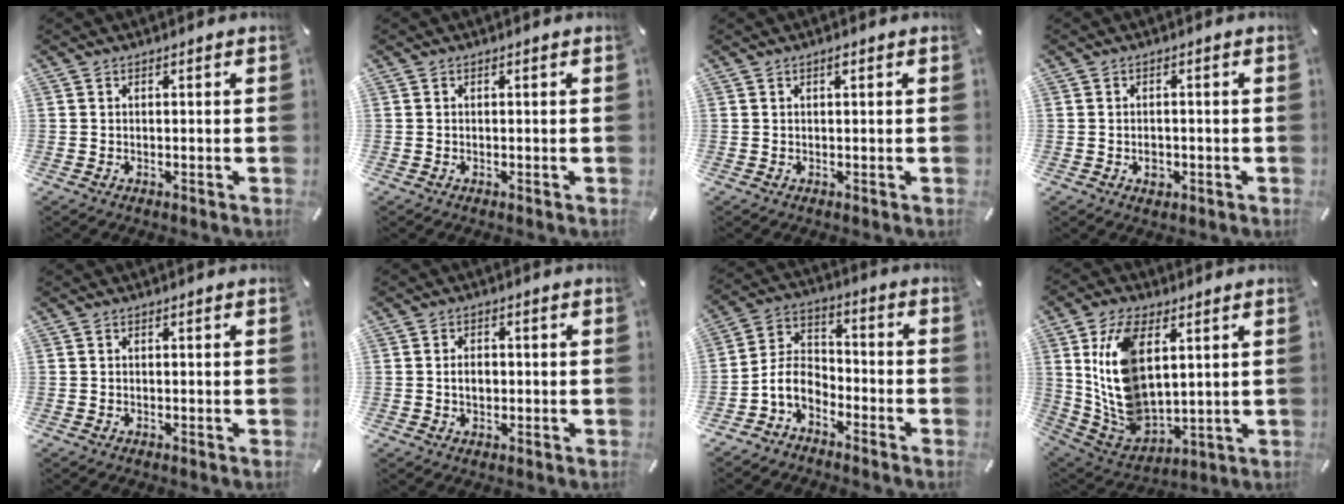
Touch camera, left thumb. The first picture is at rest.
{"total": 0.0}
{"total": 0.8, "force": [0.3, 0.1, 0.7], "torque": [-0.015, 0.002, 0.005]}
{"total": 2.4, "force": [-0.7, 1.9, 1.3], "torque": [-0.017, 0.000, -0.015]}
{"total": 0.0}
{"total": 3.1, "force": [-0.1, 2.2, 2.2], "torque": [-0.037, 0.003, -0.004]}
{"total": 7.8, "force": [-5.0, 5.0, 3.2], "torque": [-0.083, 0.014, -0.100]}
{"total": 15.6, "force": [5.2, 9.4, 11.3], "torque": [-0.258, -0.016, 0.096]}